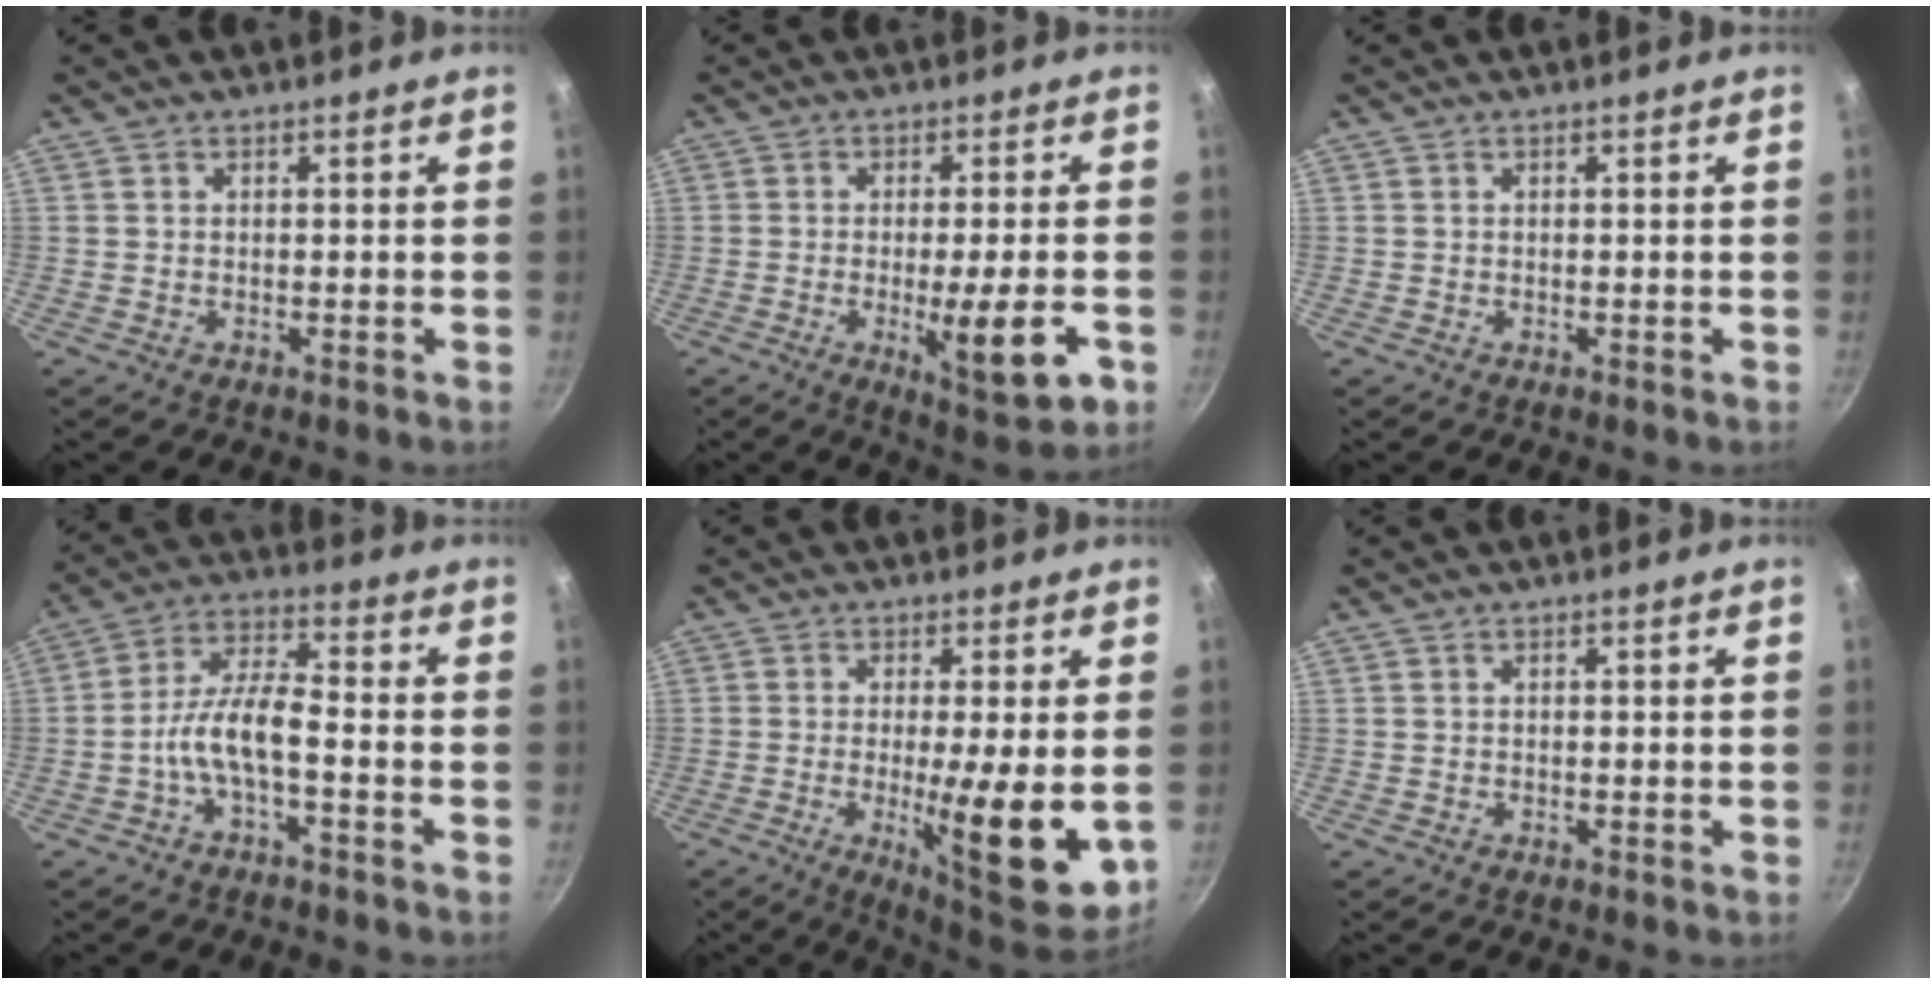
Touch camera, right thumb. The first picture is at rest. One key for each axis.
{"total": 11.6, "fx": -3.5, "fy": 2.5, "fz": 10.8, "tx": -0.146, "ty": -0.005, "tz": -0.043}
{"total": 0.0}
{"total": 8.3, "fx": -3.0, "fy": 2.7, "fz": 7.2, "tx": -0.148, "ty": 0.039, "tz": -0.064}
{"total": 14.8, "fx": -1.9, "fy": 3.1, "fz": 14.3, "tx": -0.201, "ty": -0.013, "tz": -0.021}
{"total": 0.0}